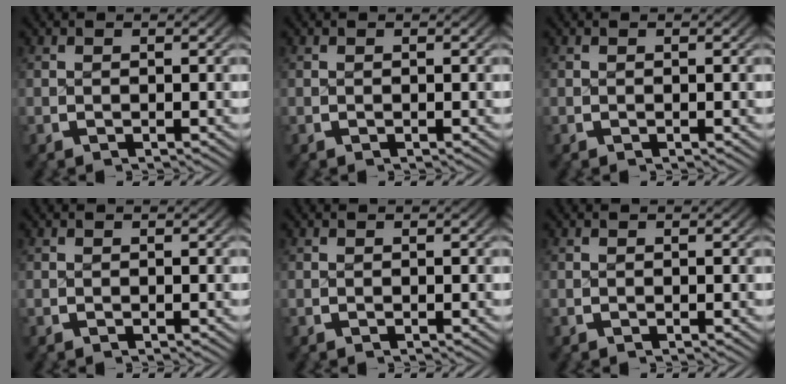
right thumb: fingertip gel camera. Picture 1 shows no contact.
{"total": 0.0}
{"total": 0.0}
{"total": 0.0}
{"total": 0.0}
{"total": 0.0}